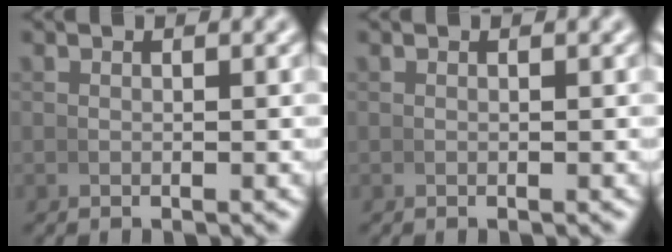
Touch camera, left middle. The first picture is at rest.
{"total": 0.0}